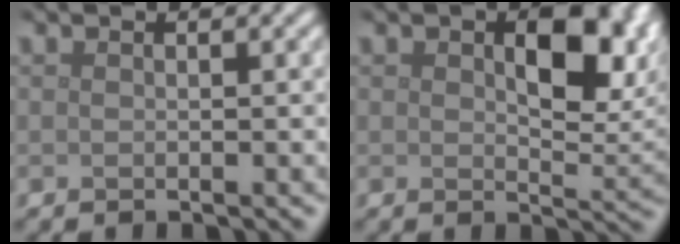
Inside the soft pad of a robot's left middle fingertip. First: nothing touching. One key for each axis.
{"total": 7.7, "fx": 1.9, "fy": 3.9, "fz": 6.3, "tx": -0.089, "ty": -0.003, "tz": 0.035}